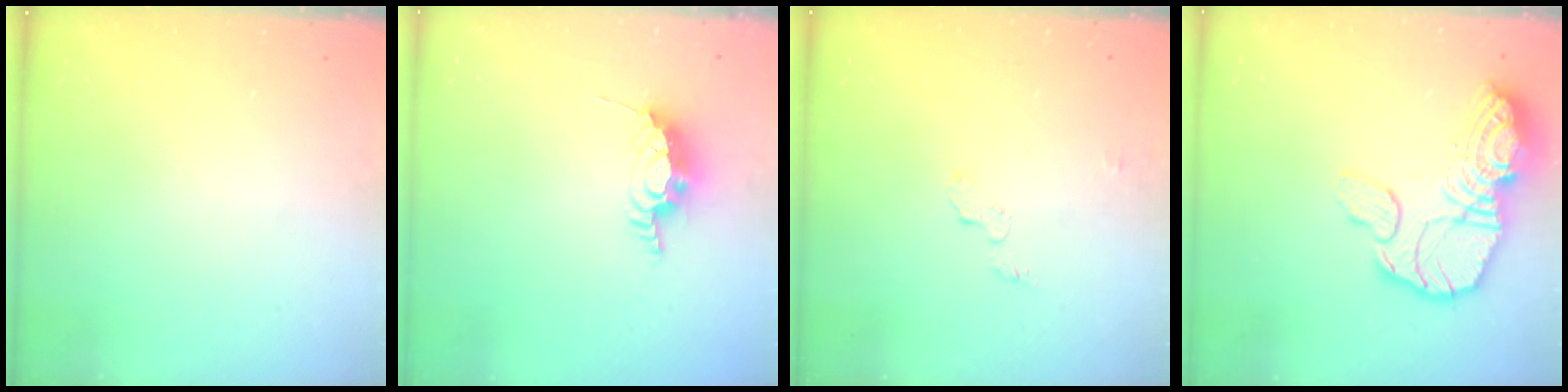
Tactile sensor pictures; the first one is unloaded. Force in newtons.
{"total": 8.7, "press": 8.7, "slide": 0.5}
{"total": 3.9, "press": 3.9, "slide": 0.4}
{"total": 18.4, "press": 18.3, "slide": 2.1}